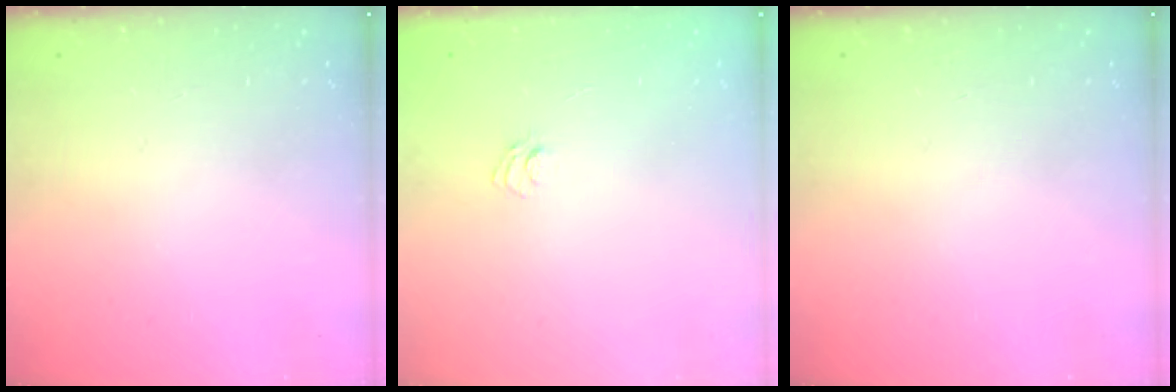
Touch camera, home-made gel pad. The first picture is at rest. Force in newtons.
{"total": 3.7, "press": 3.5, "slide": 1.3}
{"total": 0.0}